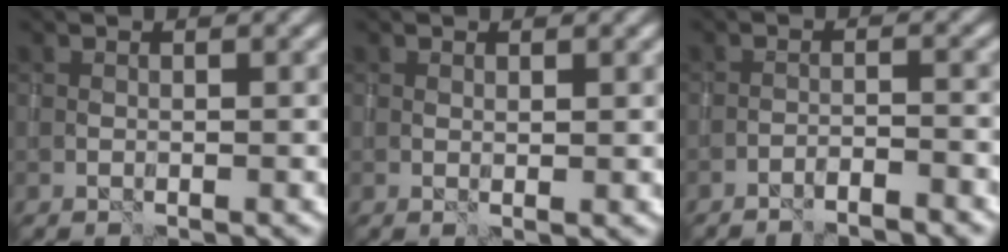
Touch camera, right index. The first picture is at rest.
{"total": 0.6, "force": [0.3, 0.1, 0.6], "torque": [-0.008, -0.001, 0.005]}
{"total": 2.6, "force": [-2.3, 0.2, 1.1], "torque": [-0.016, 0.007, -0.040]}